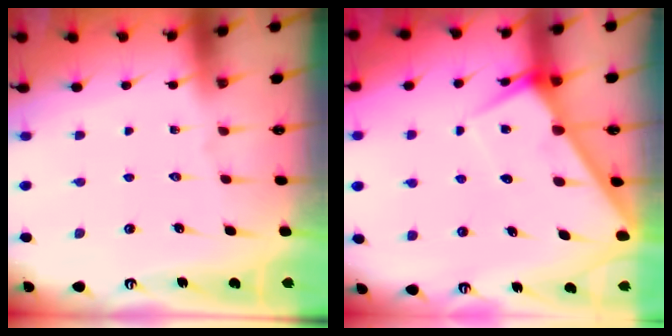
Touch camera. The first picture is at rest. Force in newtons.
{"total": 5.7, "press": 5.7, "slide": 0.4}